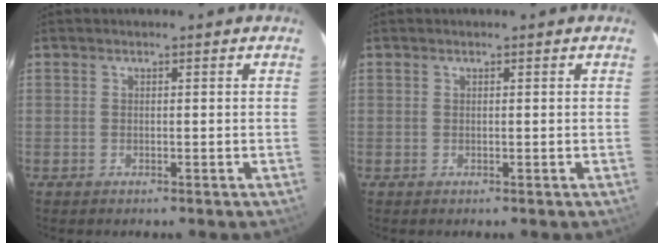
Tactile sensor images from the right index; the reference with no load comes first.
{"total": 0.0}